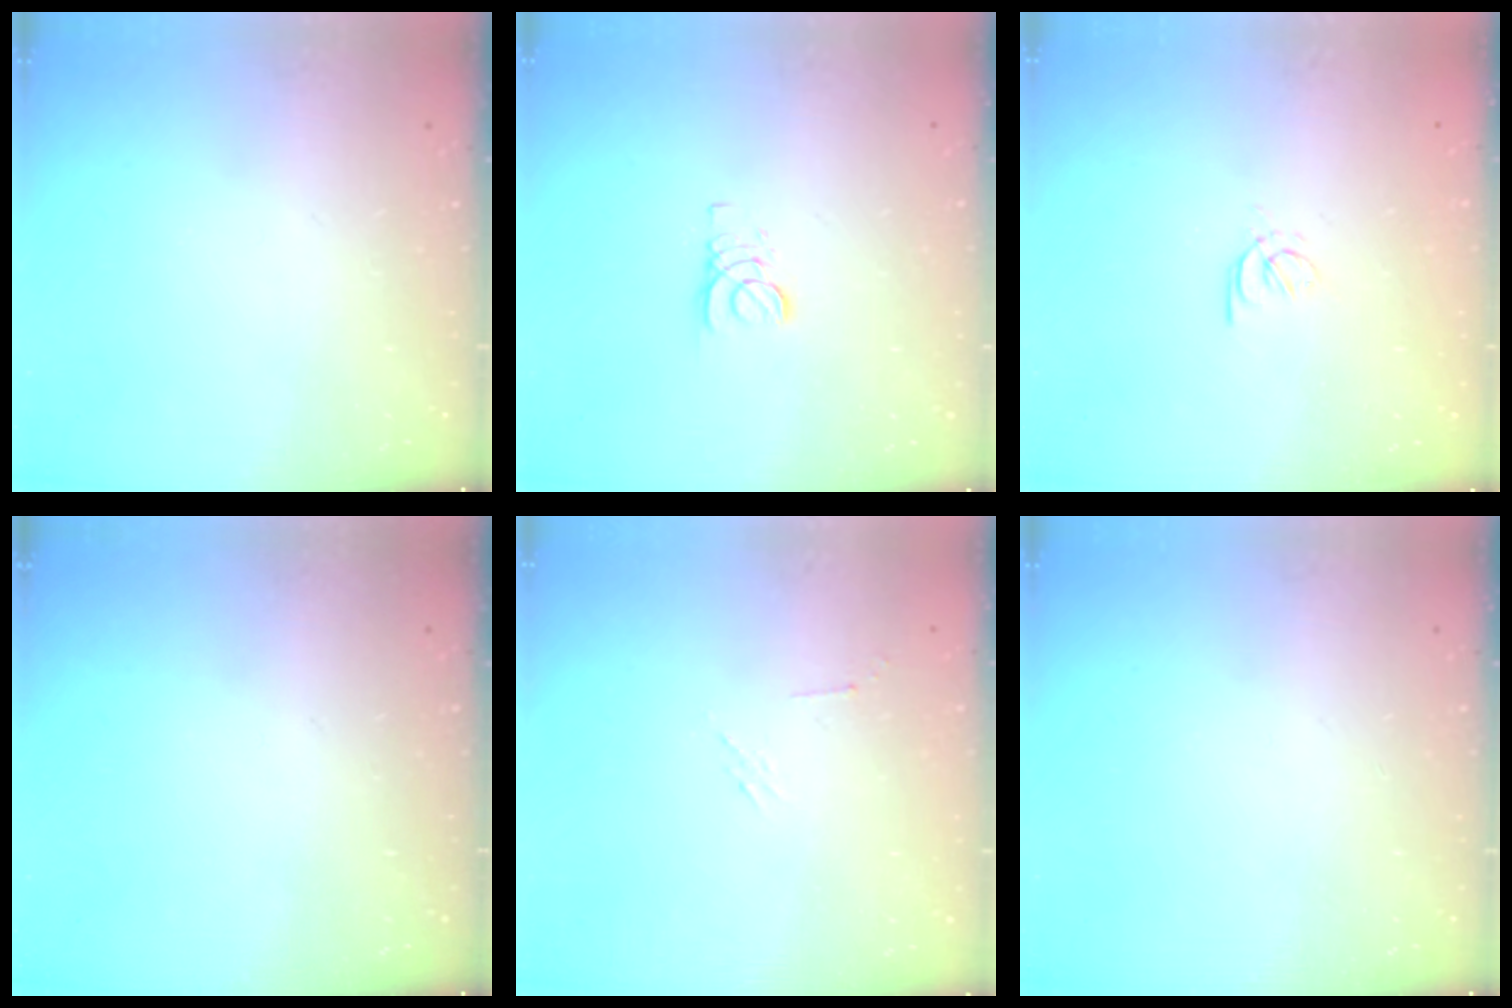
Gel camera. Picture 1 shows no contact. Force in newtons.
{"total": 2.7, "press": 2.7, "slide": 0.3}
{"total": 2.4, "press": 2.4, "slide": 0.5}
{"total": 0.0}
{"total": 2.3, "press": 2.3, "slide": 0.4}
{"total": 0.0}